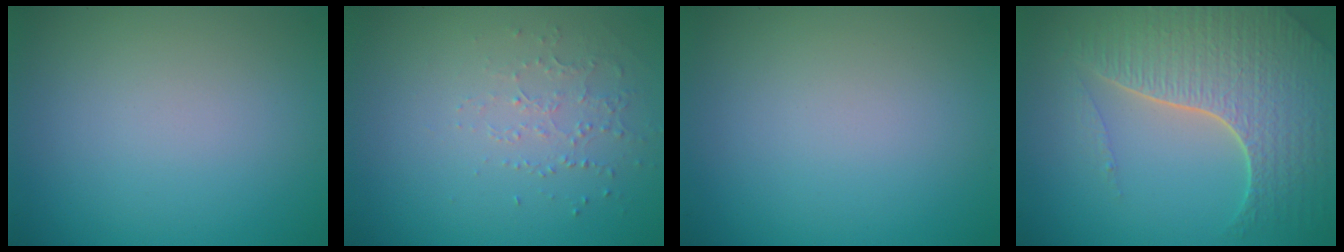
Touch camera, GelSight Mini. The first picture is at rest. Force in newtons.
{"total": 1.0, "press": 0.7, "slide": 0.8}
{"total": 0.0}
{"total": 7.3, "press": 5.3, "slide": 4.9}